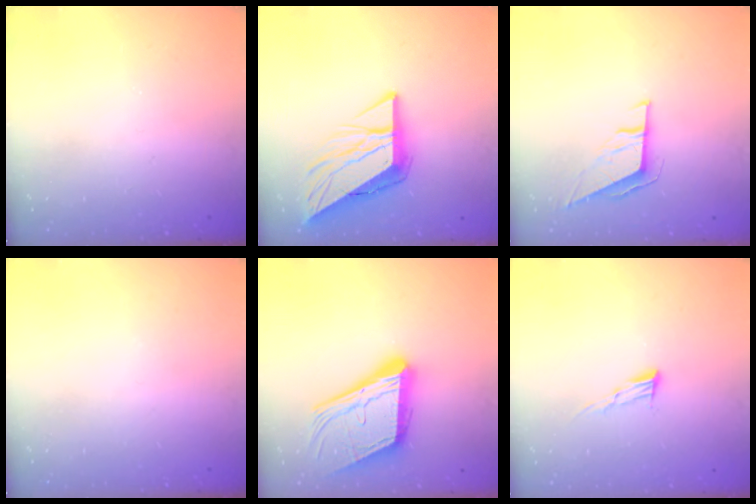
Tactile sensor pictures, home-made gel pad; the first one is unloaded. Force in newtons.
{"total": 11.7, "press": 11.6, "slide": 1.4}
{"total": 6.0, "press": 5.9, "slide": 0.9}
{"total": 0.0}
{"total": 20.7, "press": 20.5, "slide": 3.2}
{"total": 6.9, "press": 6.8, "slide": 1.2}